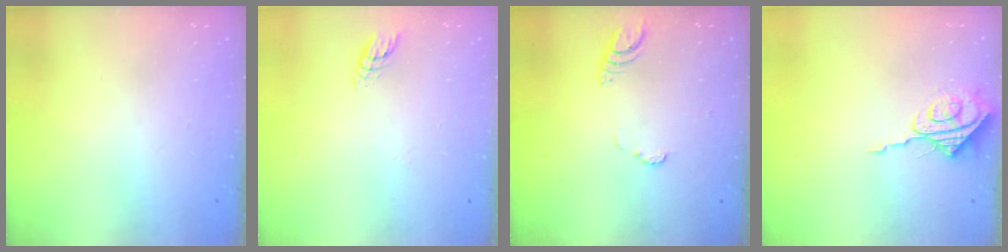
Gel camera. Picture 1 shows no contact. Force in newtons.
{"total": 3.9, "press": 3.9, "slide": 0.4}
{"total": 3.3, "press": 3.3, "slide": 0.3}
{"total": 8.1, "press": 8.0, "slide": 0.9}